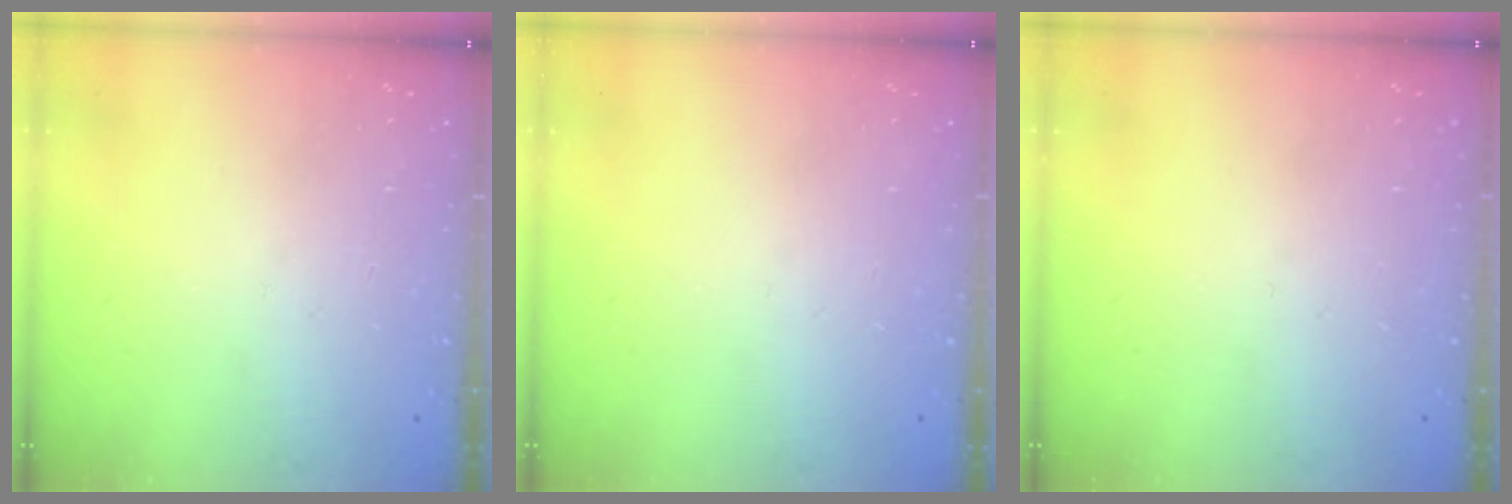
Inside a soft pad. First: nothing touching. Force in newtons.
{"total": 0.0}
{"total": 0.0}